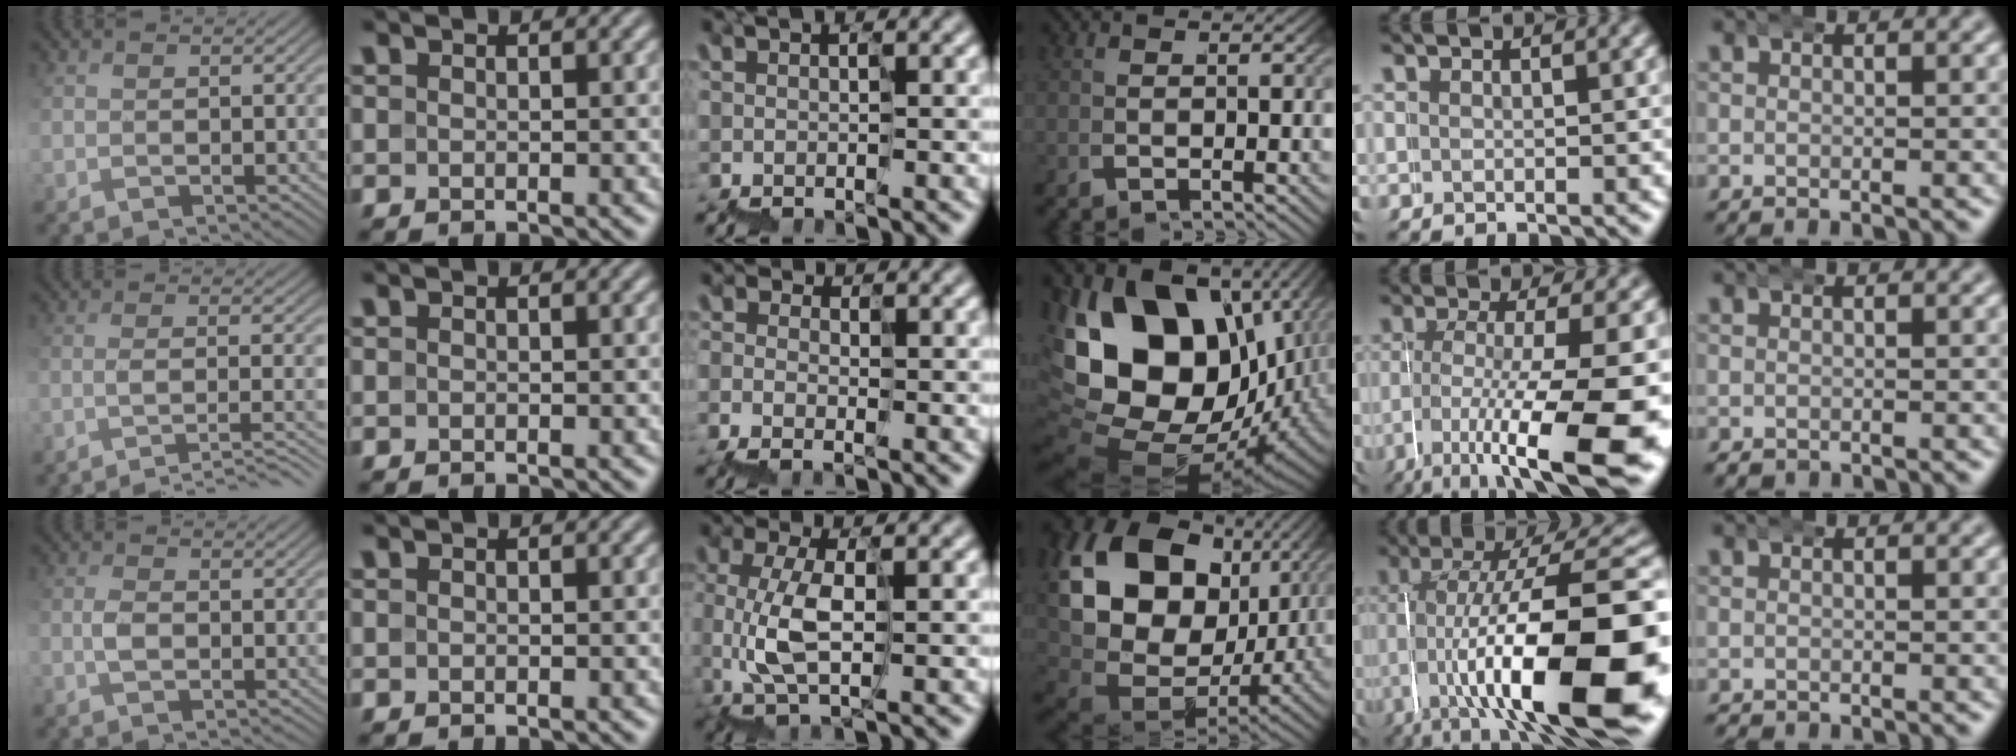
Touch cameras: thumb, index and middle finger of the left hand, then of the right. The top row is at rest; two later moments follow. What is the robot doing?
{"motion": "wrap", "object": "belt"}